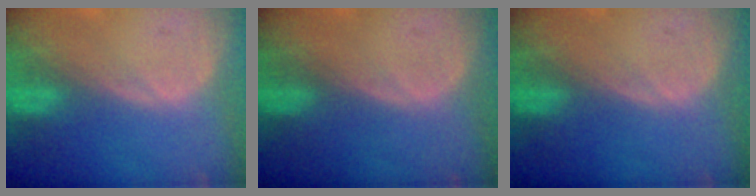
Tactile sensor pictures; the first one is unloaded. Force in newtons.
{"total": 0.0}
{"total": 0.0}